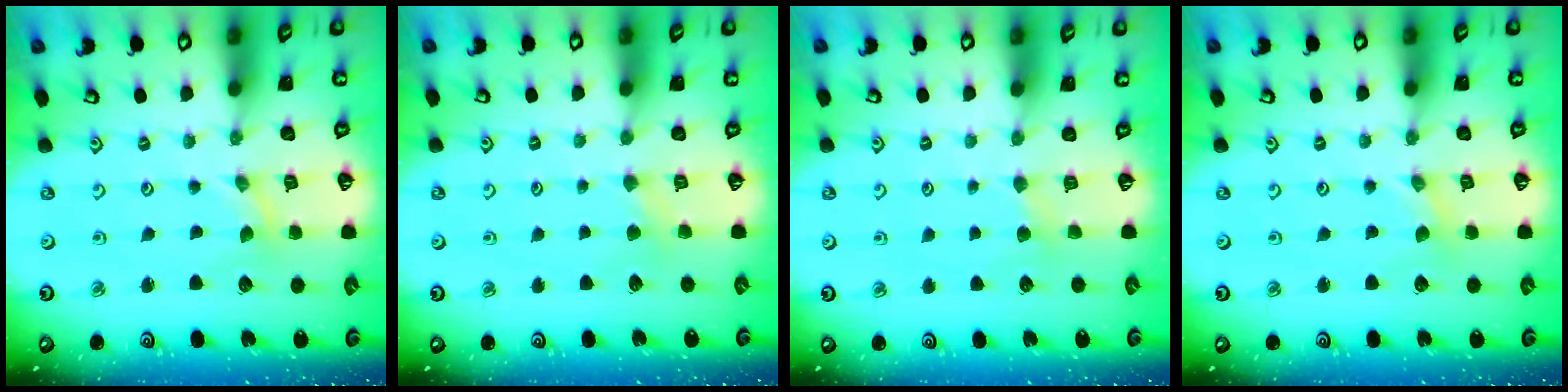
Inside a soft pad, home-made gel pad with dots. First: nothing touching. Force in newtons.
{"total": 3.0, "press": 2.9, "slide": 0.5}
{"total": 2.3, "press": 2.2, "slide": 0.4}
{"total": 0.8, "press": 0.8, "slide": 0.2}